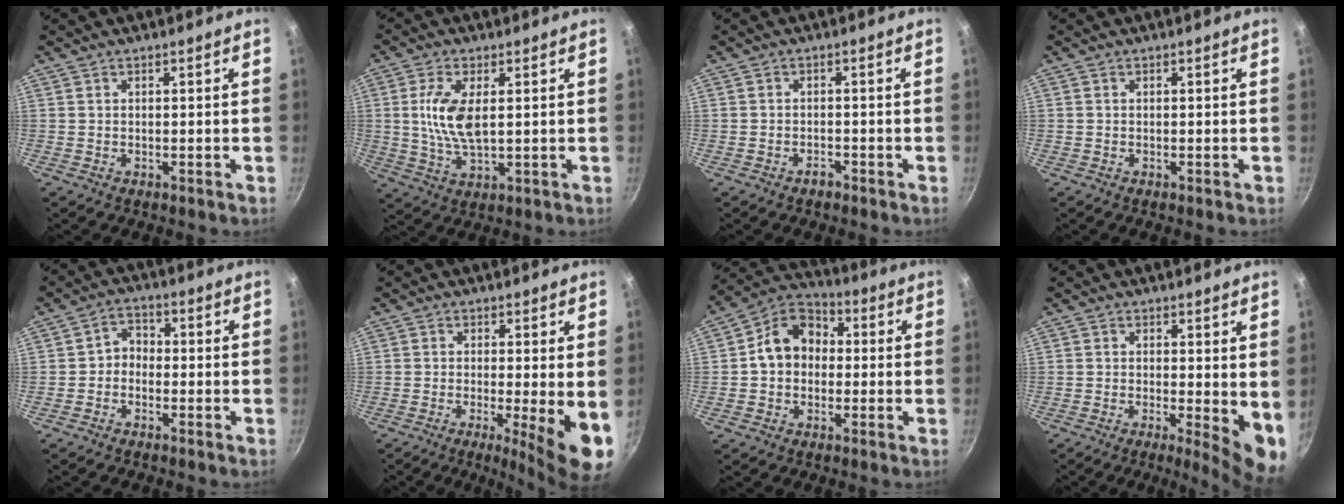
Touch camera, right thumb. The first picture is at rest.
{"total": 8.7, "force": [1.2, 3.8, 7.7], "torque": [-0.155, -0.004, 0.026]}
{"total": 1.6, "force": [-1.3, 0.7, 0.5], "torque": [-0.002, 0.016, -0.018]}
{"total": 0.0}
{"total": 3.3, "force": [-1.2, 2.7, 1.6], "torque": [-0.010, 0.022, -0.032]}
{"total": 9.0, "force": [-1.6, 1.2, 8.8], "torque": [-0.120, -0.013, -0.021]}
{"total": 10.8, "force": [0.3, 8.7, 6.4], "torque": [-0.067, 0.031, -0.017]}
{"total": 7.1, "force": [-0.4, 2.1, 6.8], "torque": [-0.082, -0.015, -0.003]}